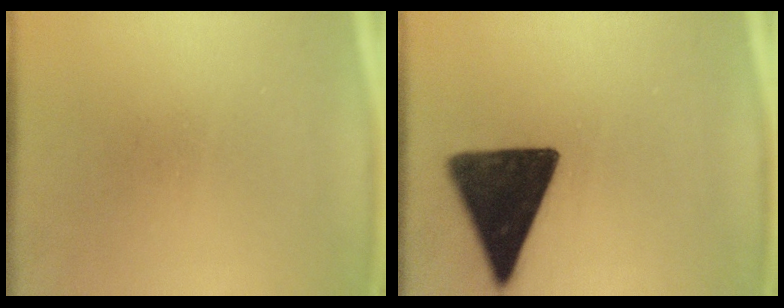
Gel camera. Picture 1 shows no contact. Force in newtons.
{"total": 15.0}